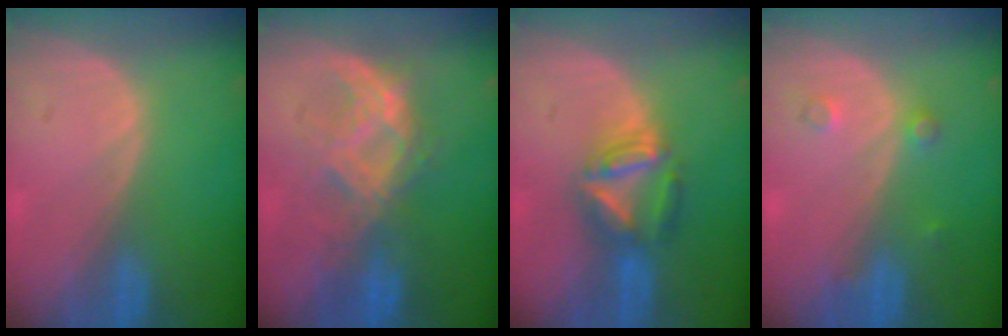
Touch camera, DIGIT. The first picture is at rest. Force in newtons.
{"total": 7.4, "press": 7.4, "slide": 0.2}
{"total": 6.6, "press": 6.3, "slide": 2.2}
{"total": 2.0, "press": 2.0, "slide": 0.2}